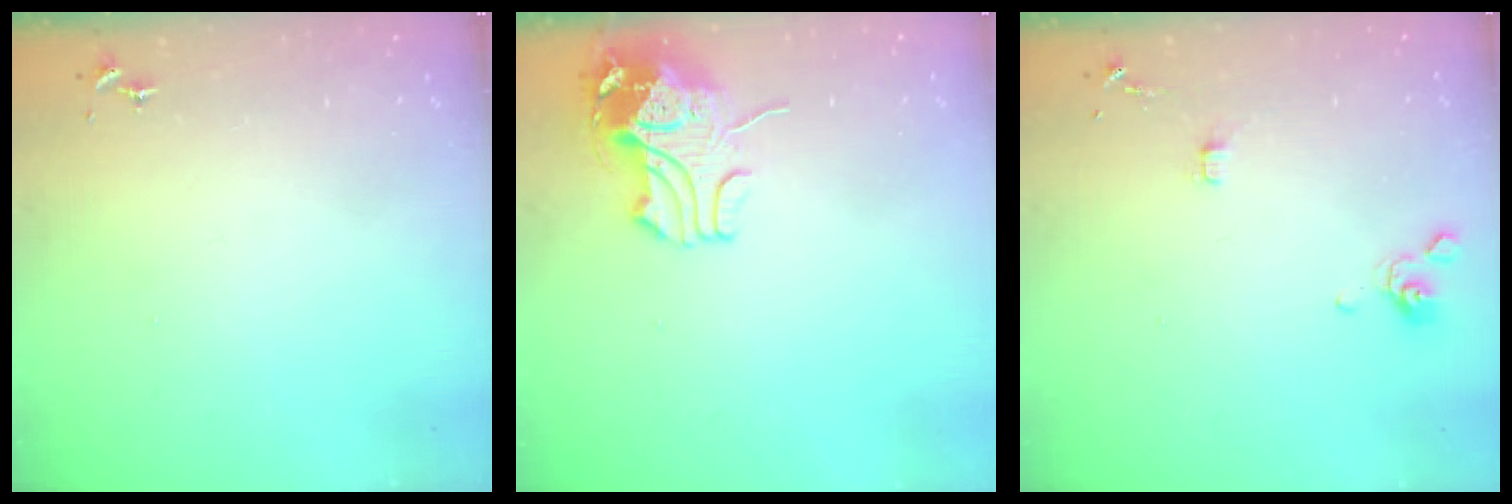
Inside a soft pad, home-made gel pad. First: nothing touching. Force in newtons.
{"total": 11.6, "press": 11.5, "slide": 1.5}
{"total": 5.8, "press": 5.7, "slide": 0.8}